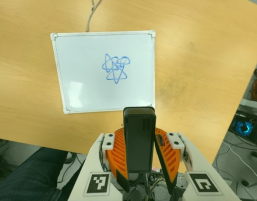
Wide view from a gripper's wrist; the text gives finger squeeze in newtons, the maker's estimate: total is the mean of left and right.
{"total": 5.9, "left": 5.2, "right": 6.6}